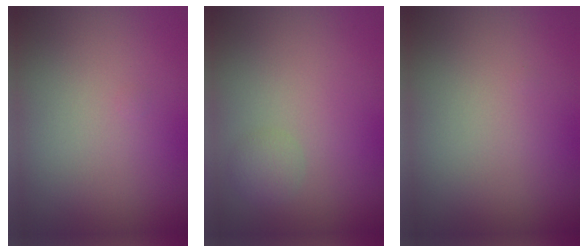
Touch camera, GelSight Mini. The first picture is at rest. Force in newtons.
{"total": 1.5, "press": 1.5, "slide": 0.1}
{"total": 0.0}